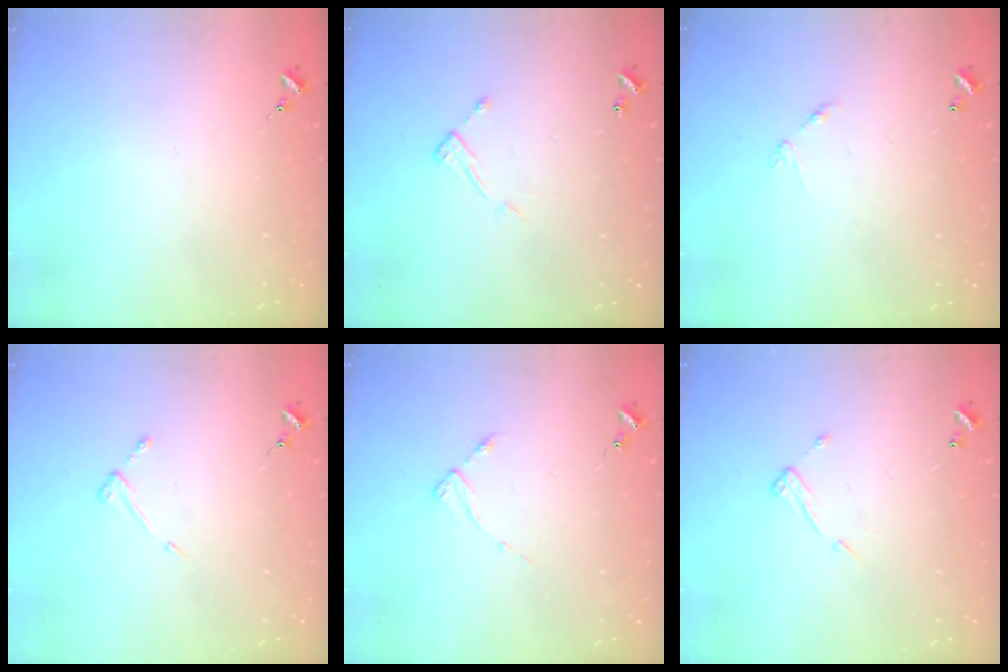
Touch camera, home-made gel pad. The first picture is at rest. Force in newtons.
{"total": 7.1, "press": 7.1, "slide": 0.0}
{"total": 5.9, "press": 5.9, "slide": 0.4}
{"total": 3.5, "press": 3.4, "slide": 0.5}
{"total": 2.9, "press": 2.8, "slide": 0.4}
{"total": 8.2, "press": 8.1, "slide": 0.4}